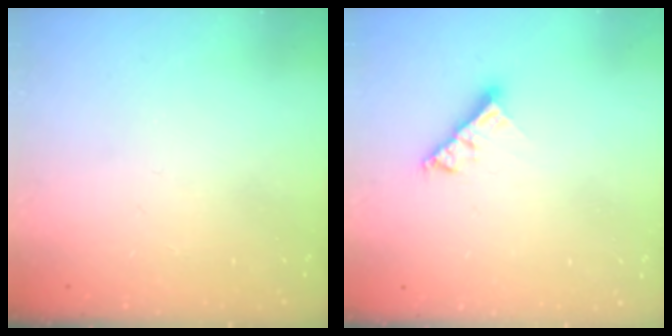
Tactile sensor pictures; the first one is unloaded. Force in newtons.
{"total": 6.6, "press": 6.6, "slide": 0.6}